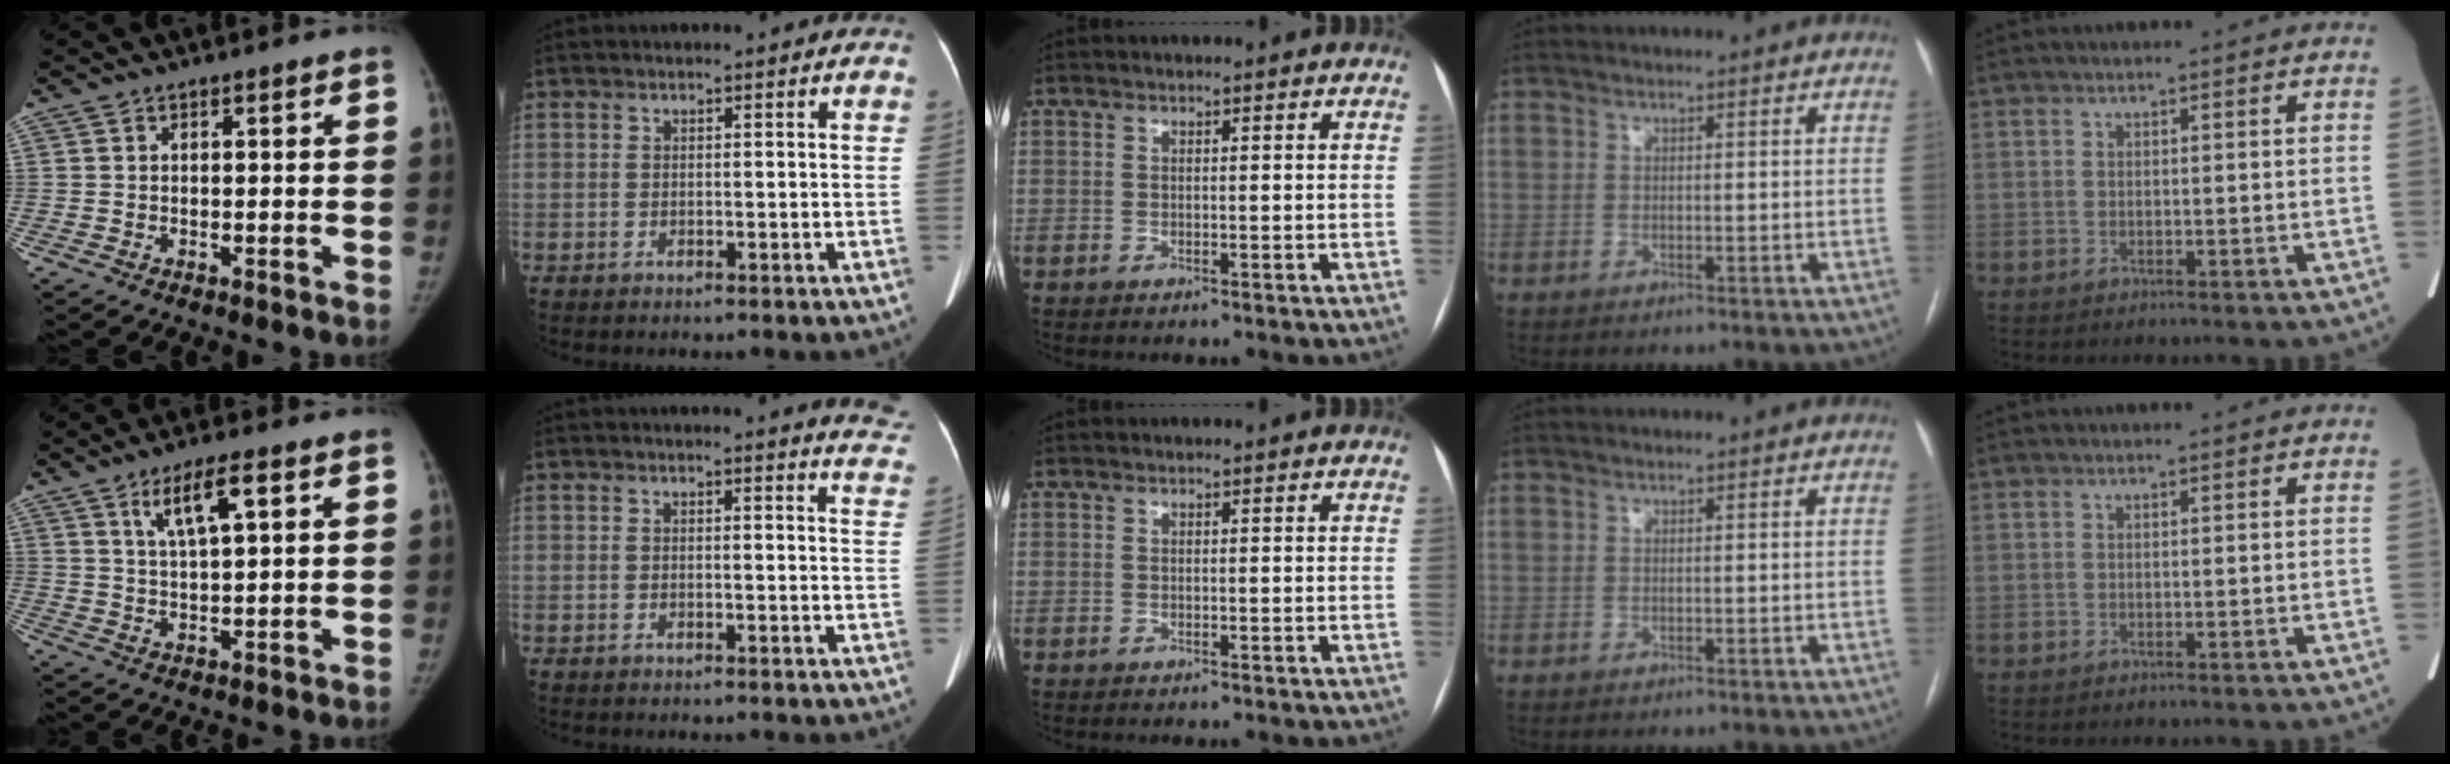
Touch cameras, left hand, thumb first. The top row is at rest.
{"thumb": {"total": 7.0, "force": [3.2, 1.6, 6.0], "torque": [-0.105, -0.009, 0.060]}, "index": {"total": 6.3, "force": [6.2, 0.2, 1.3], "torque": [0.003, -0.044, 0.033]}}